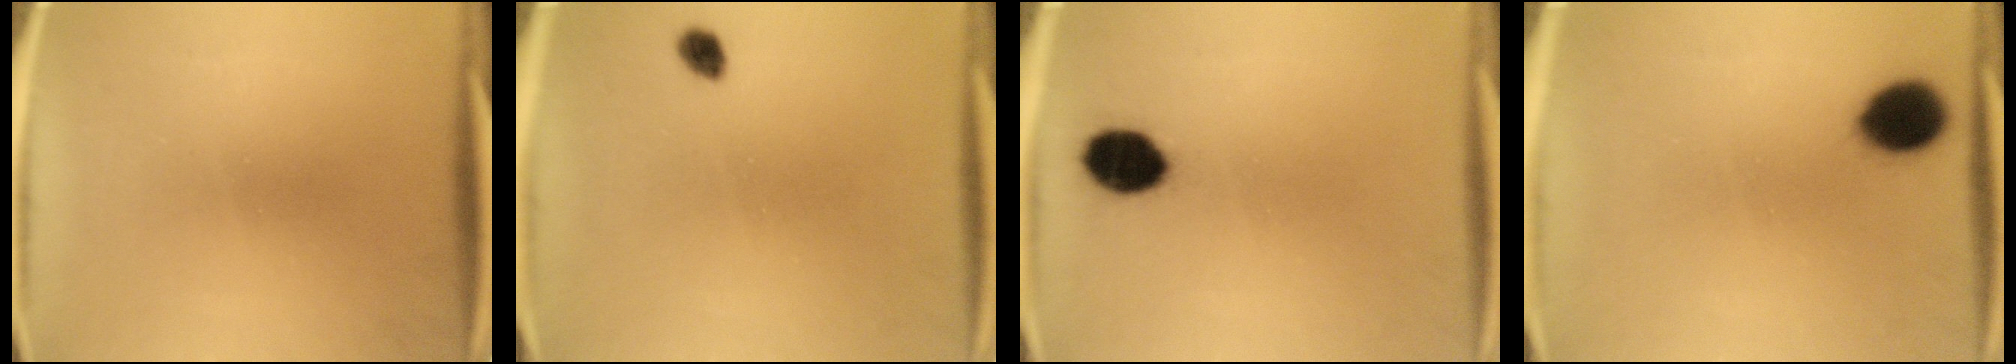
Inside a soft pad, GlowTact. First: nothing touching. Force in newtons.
{"total": 2.2}
{"total": 8.4}
{"total": 9.6}